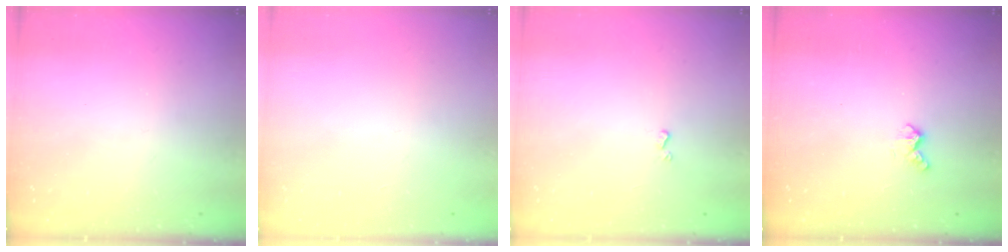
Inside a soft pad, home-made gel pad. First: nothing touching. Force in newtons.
{"total": 0.0}
{"total": 0.7, "press": 0.7, "slide": 0.2}
{"total": 2.6, "press": 2.6, "slide": 0.6}